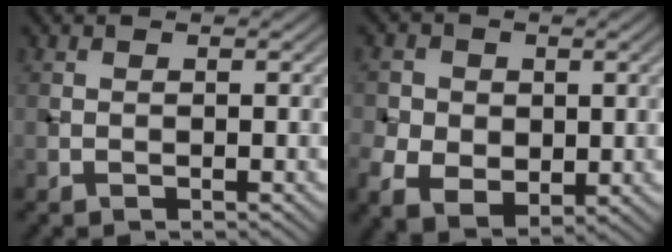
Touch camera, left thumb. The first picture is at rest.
{"total": 6.9, "force": [-0.1, 5.8, 3.8], "torque": [-0.098, -0.012, -0.004]}